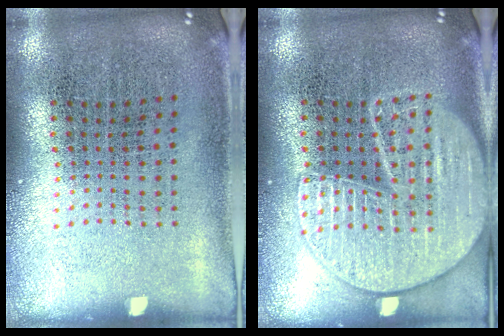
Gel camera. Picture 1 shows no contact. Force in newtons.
{"total": 2.3, "press": 2.3, "slide": 0.3}